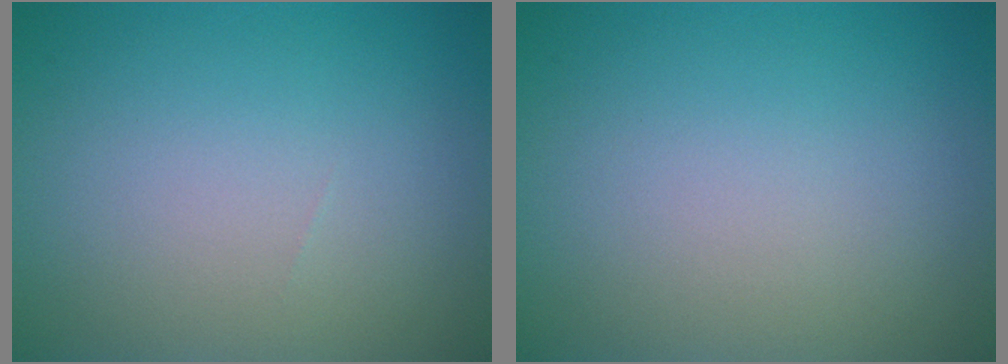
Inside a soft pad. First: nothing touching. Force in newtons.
{"total": 0.0}